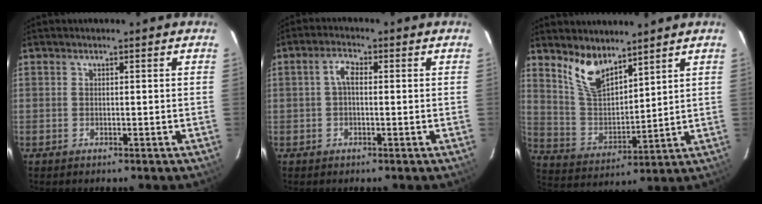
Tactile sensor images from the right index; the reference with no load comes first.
{"total": 2.8, "force": [0.1, 1.4, 2.4], "torque": [-0.049, 0.011, 0.003]}
{"total": 9.6, "force": [7.2, 3.7, 5.1], "torque": [-0.100, -0.001, 0.151]}